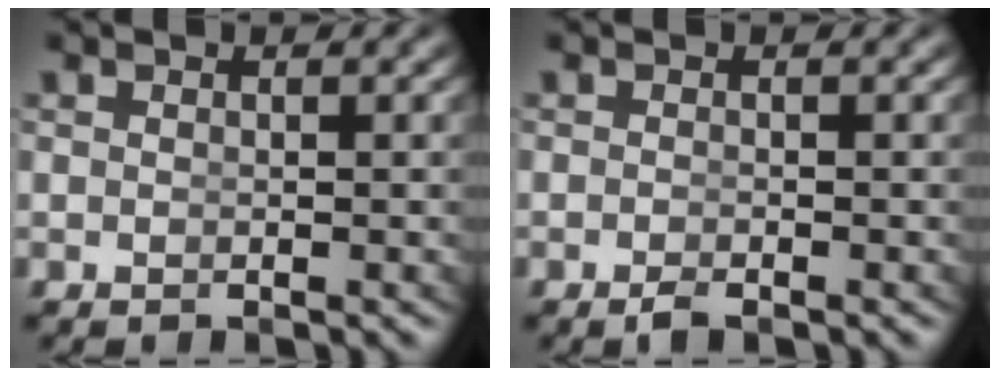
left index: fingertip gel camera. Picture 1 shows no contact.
{"total": 1.1, "force": [-1.0, -0.1, 0.4], "torque": [-0.013, -0.009, -0.012]}